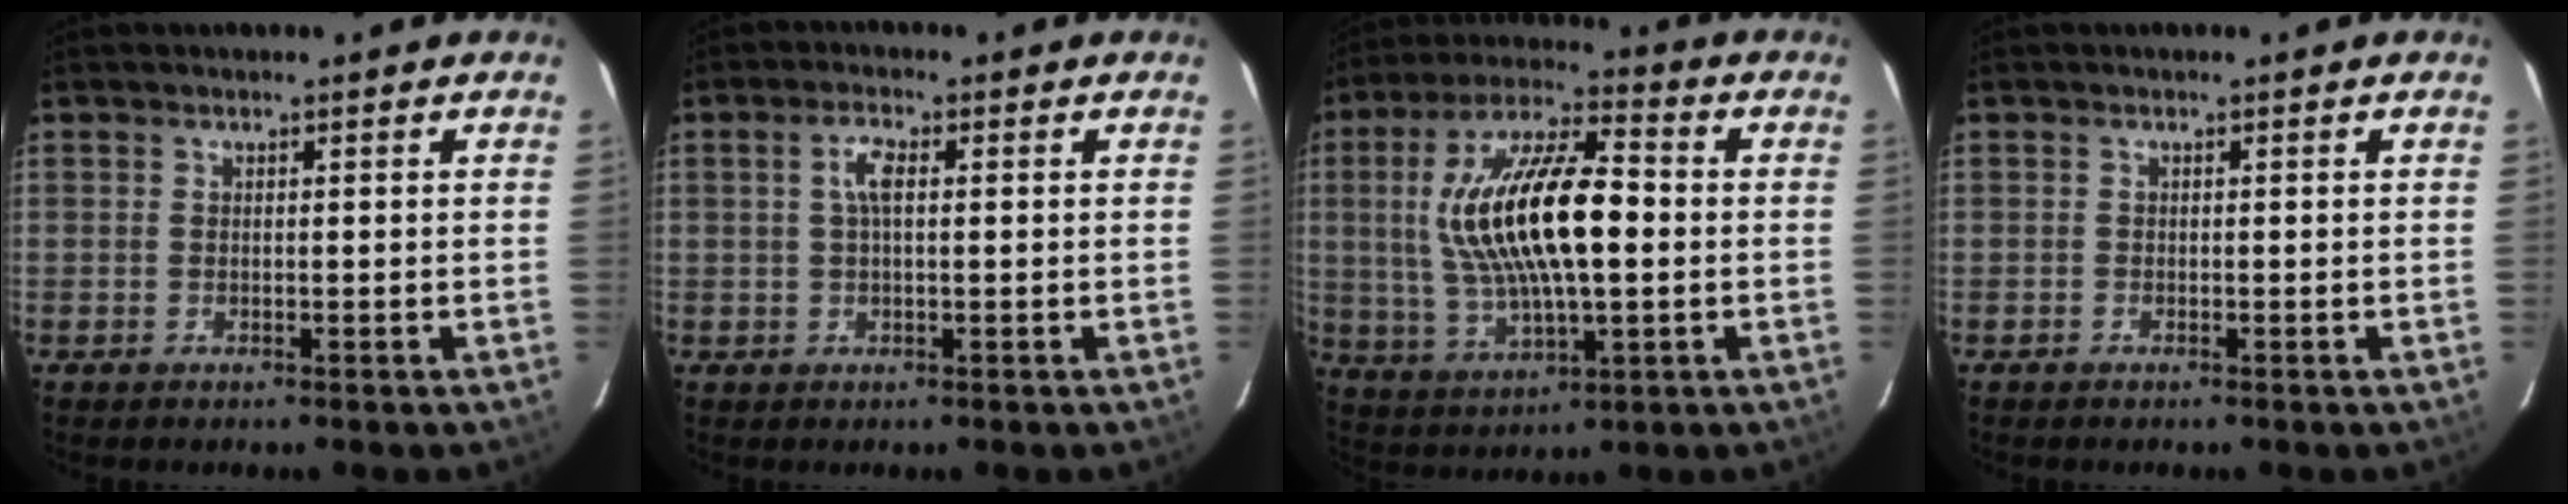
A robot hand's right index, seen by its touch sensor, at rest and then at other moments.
{"total": 3.1, "force": [0.6, 1.1, 2.9], "torque": [-0.060, 0.008, 0.011]}
{"total": 18.9, "force": [1.1, 6.6, 17.6], "torque": [-0.339, 0.013, 0.025]}
{"total": 0.0}